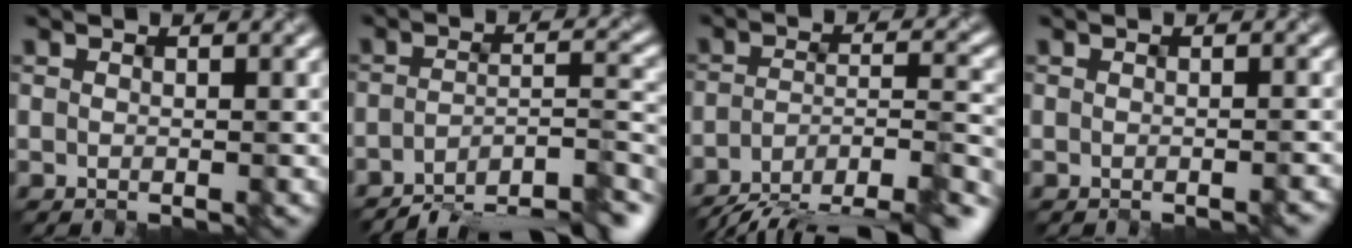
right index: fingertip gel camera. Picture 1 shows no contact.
{"total": 9.1, "force": [-7.8, 1.8, 4.5], "torque": [-0.054, 0.007, -0.113]}
{"total": 10.6, "force": [-8.6, 2.6, 5.6], "torque": [-0.090, -0.006, -0.129]}
{"total": 0.9, "force": [-0.4, 0.3, 0.8], "torque": [-0.006, 0.000, -0.004]}